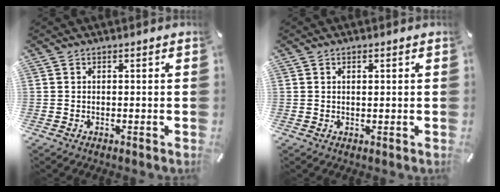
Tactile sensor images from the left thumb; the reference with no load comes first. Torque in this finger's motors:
{"motor_torque": [-0.22, -0.25, -0.15, 0.13, -0.09]}